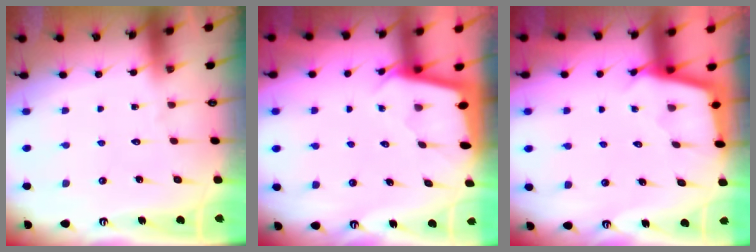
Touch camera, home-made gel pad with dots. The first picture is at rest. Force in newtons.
{"total": 1.9, "press": 1.9, "slide": 0.1}
{"total": 2.2, "press": 2.2, "slide": 0.2}